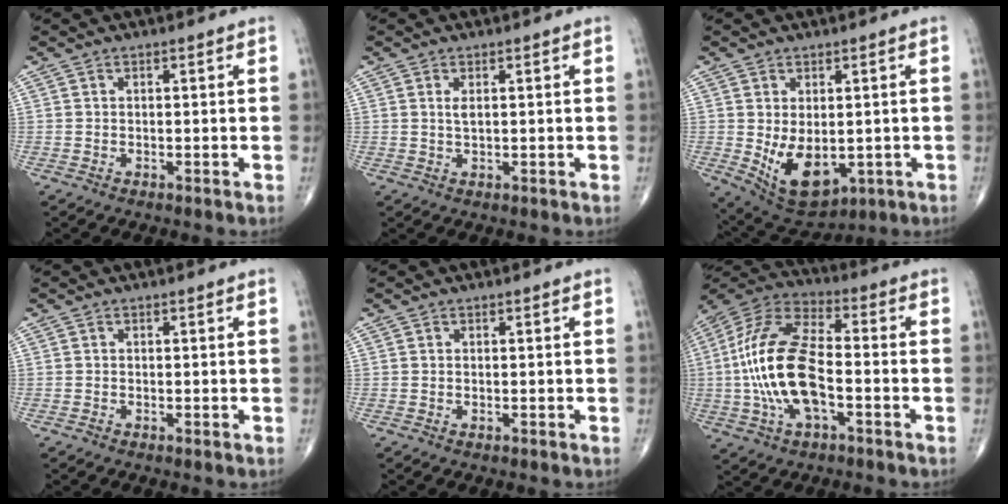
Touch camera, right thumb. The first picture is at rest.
{"total": 1.6, "force": [0.5, 0.6, 1.4], "torque": [-0.029, -0.003, 0.012]}
{"total": 11.0, "force": [-1.5, 6.5, 8.7], "torque": [-0.131, -0.010, 0.003]}
{"total": 0.0}
{"total": 0.0}
{"total": 18.5, "force": [-2.8, 8.5, 16.2], "torque": [-0.342, 0.031, -0.054]}